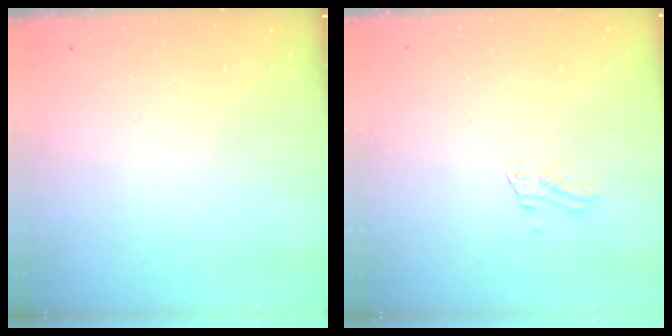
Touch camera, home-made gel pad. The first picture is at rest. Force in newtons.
{"total": 2.7, "press": 2.7, "slide": 0.2}